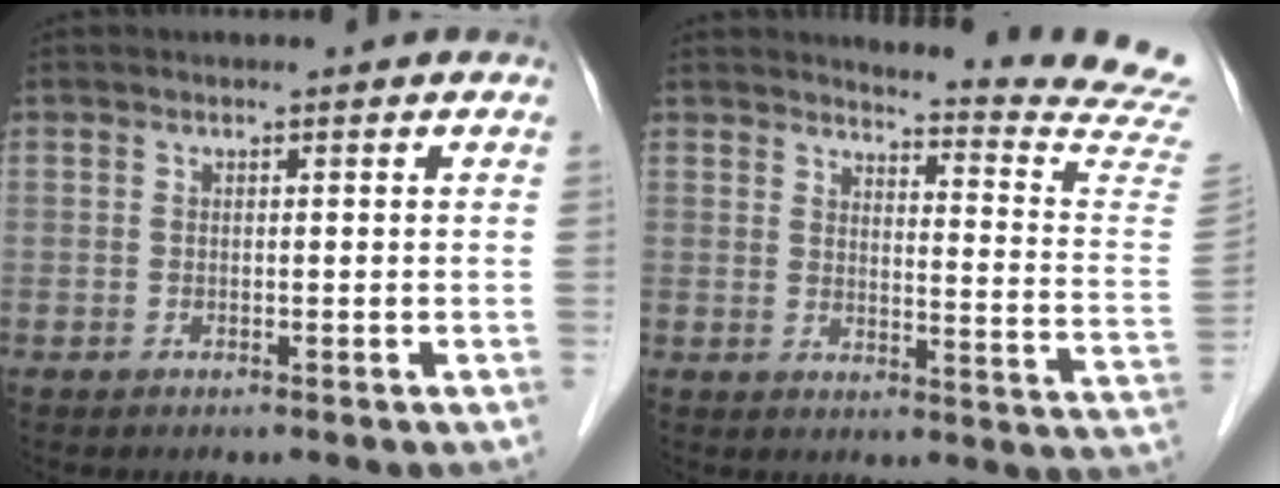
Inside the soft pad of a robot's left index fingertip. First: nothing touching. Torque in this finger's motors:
{"motor_torque": [0.28, -0.45, 0.12, 0.03]}